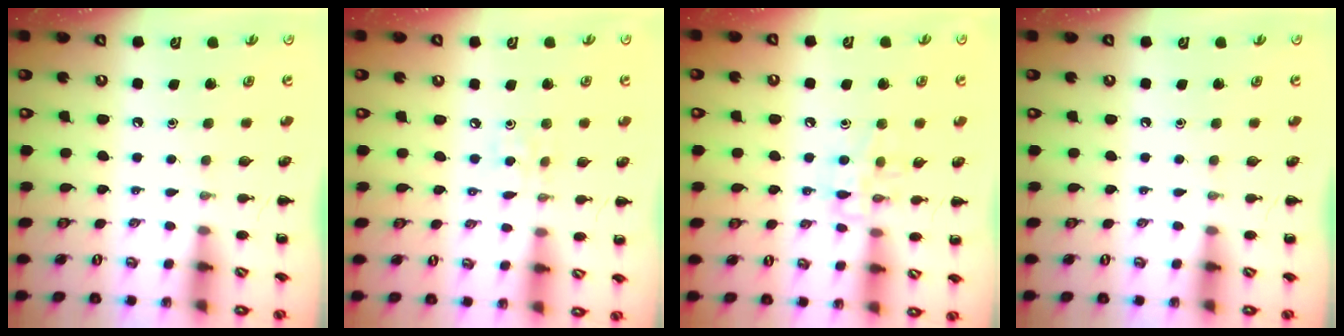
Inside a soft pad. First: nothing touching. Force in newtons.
{"total": 2.1, "press": 2.0, "slide": 0.6}
{"total": 8.7, "press": 8.7, "slide": 0.2}
{"total": 0.0}